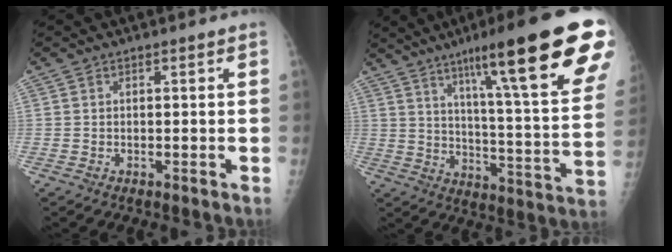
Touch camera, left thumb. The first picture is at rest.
{"total": 28.5, "force": [16.2, 3.6, 23.2], "torque": [-0.300, -0.044, 0.238]}